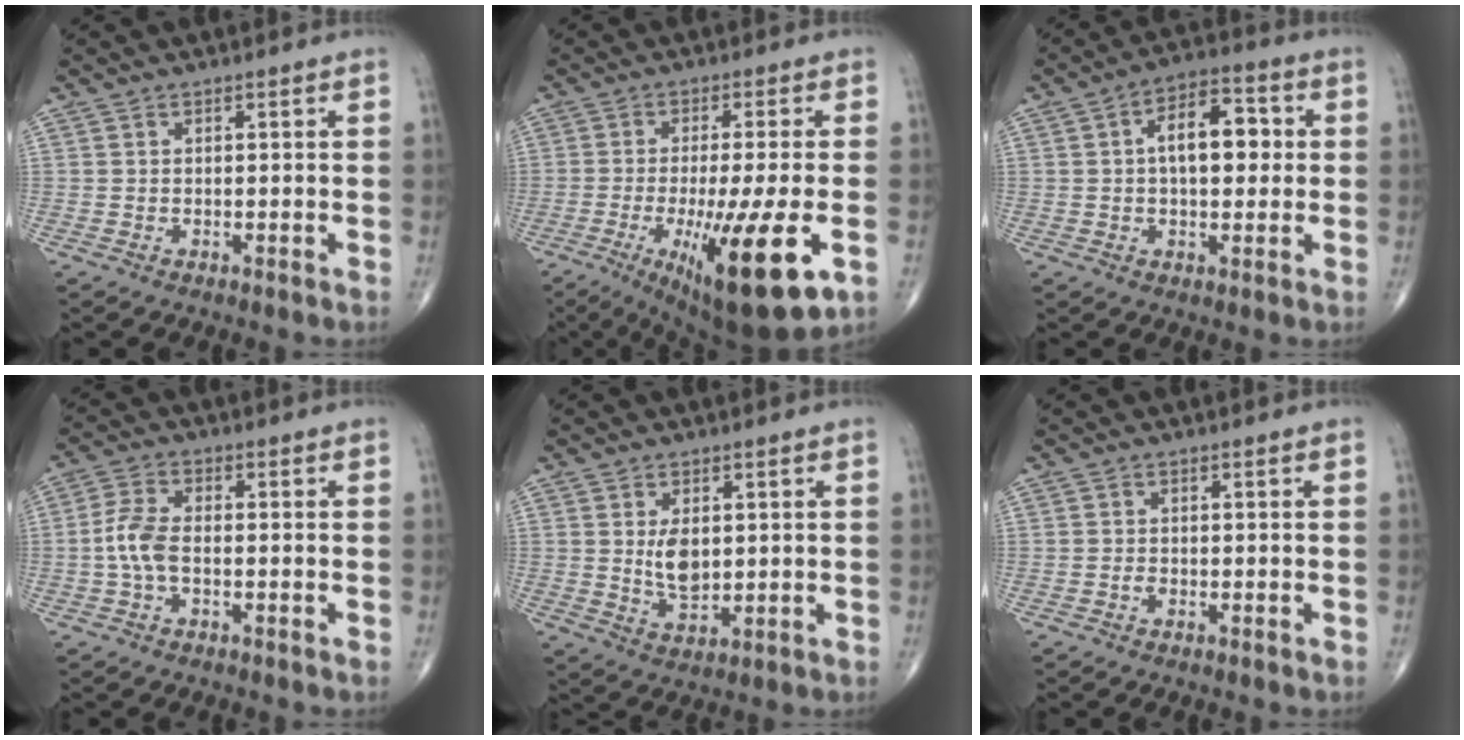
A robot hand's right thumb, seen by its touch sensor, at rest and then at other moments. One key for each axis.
{"total": 18.0, "fx": -5.5, "fy": 3.8, "fz": 16.8, "tx": -0.257, "ty": -0.017, "tz": -0.070}
{"total": 10.8, "fx": 1.2, "fy": 5.8, "fz": 9.0, "tx": -0.116, "ty": 0.020, "tz": 0.013}
{"total": 5.8, "fx": -1.0, "fy": 2.9, "fz": 4.8, "tx": -0.113, "ty": 0.019, "tz": -0.024}
{"total": 5.8, "fx": 0.9, "fy": 3.3, "fz": 4.7, "tx": -0.071, "ty": -0.014, "tz": 0.023}
{"total": 0.8, "fx": -0.4, "fy": 0.5, "fz": 0.5, "tx": -0.005, "ty": 0.003, "tz": -0.009}